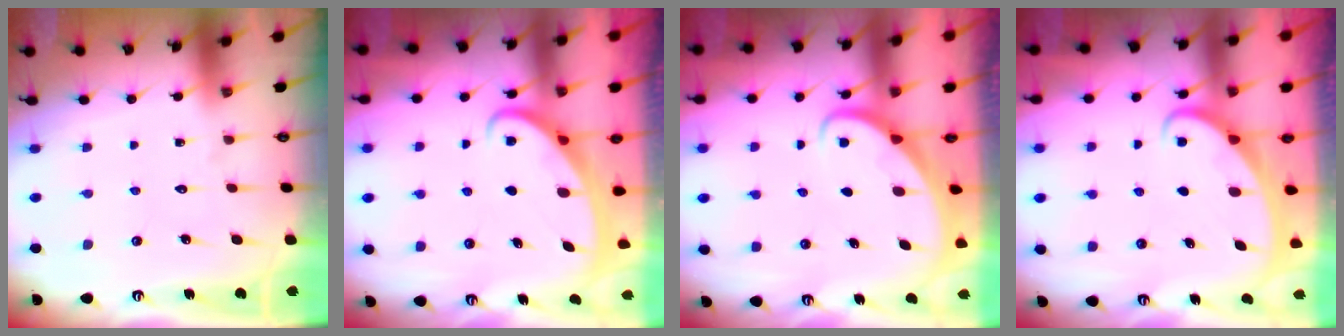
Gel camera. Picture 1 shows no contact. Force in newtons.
{"total": 2.4, "press": 2.4, "slide": 0.4}
{"total": 2.2, "press": 2.2, "slide": 0.2}
{"total": 2.1, "press": 2.1, "slide": 0.1}